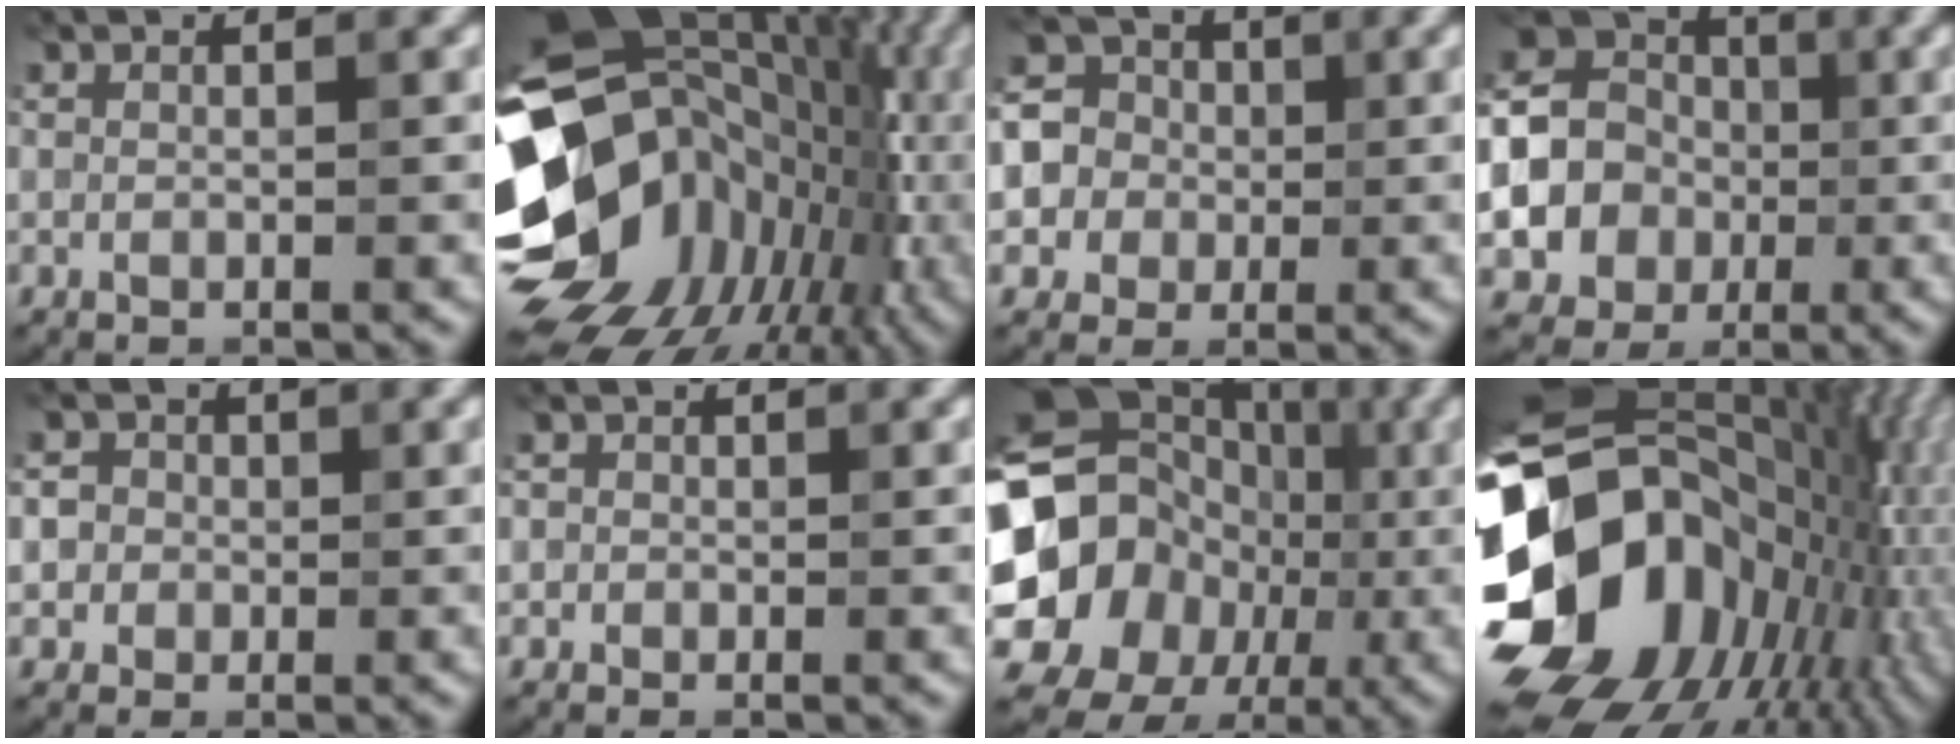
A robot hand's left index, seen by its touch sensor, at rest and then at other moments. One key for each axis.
{"total": 18.0, "fx": -2.7, "fy": 14.2, "fz": 10.6, "tx": -0.216, "ty": -0.010, "tz": -0.029}
{"total": 5.6, "fx": 0.5, "fy": 5.3, "fz": 1.7, "tx": -0.031, "ty": 0.024, "tz": -0.017}
{"total": 14.6, "fx": -2.0, "fy": 13.5, "fz": 5.2, "tx": -0.134, "ty": 0.000, "tz": -0.067}
{"total": 4.2, "fx": 0.7, "fy": 3.9, "fz": 1.3, "tx": 0.006, "ty": 0.028, "tz": -0.011}
{"total": 1.4, "fx": 0.3, "fy": 1.4, "fz": 0.3, "tx": 0.015, "ty": 0.004, "tz": -0.010}
{"total": 17.5, "fx": -2.5, "fy": 15.3, "fz": 8.1, "tx": -0.160, "ty": -0.004, "tz": -0.062}
{"total": 20.3, "fx": -2.0, "fy": 14.9, "fz": 13.7, "tx": -0.301, "ty": -0.027, "tz": -0.006}